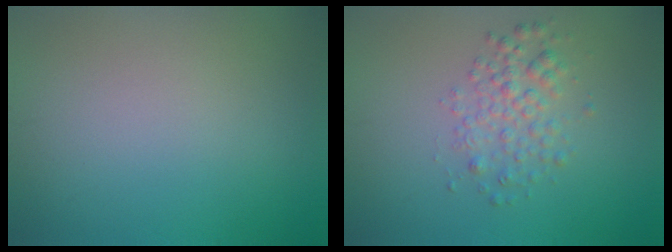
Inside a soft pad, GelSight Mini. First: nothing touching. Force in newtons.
{"total": 2.6, "press": 2.6, "slide": 0.1}